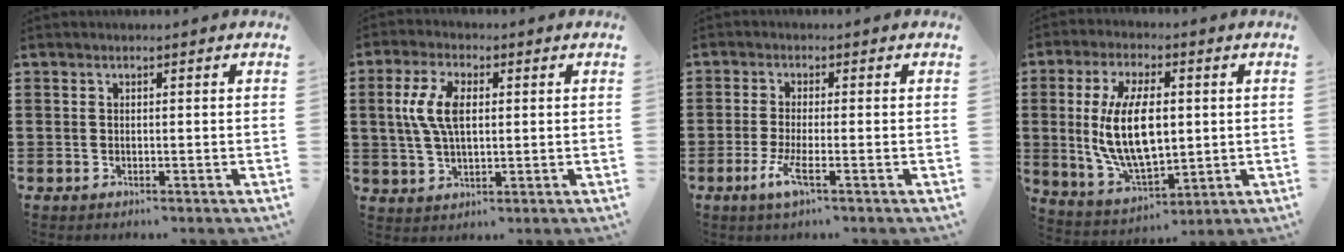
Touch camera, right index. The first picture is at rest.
{"total": 7.1, "force": [1.0, 3.5, 6.1], "torque": [-0.138, 0.010, 0.013]}
{"total": 4.3, "force": [-1.9, 0.5, 3.9], "torque": [-0.091, -0.017, -0.039]}
{"total": 12.7, "force": [1.1, 6.1, 11.0], "torque": [-0.229, -0.001, 0.017]}